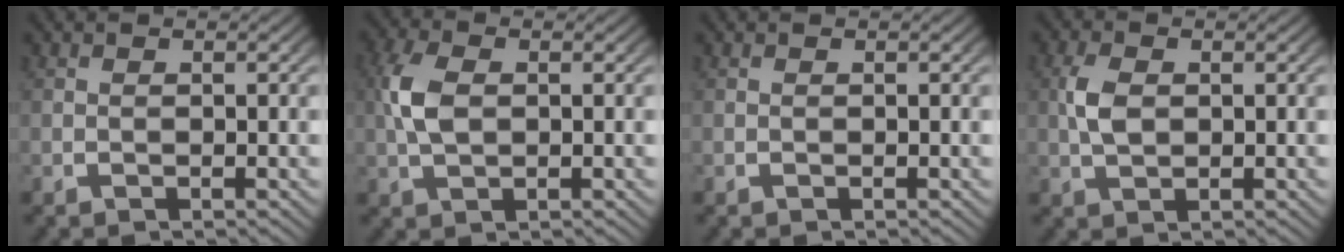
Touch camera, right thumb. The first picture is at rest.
{"total": 3.8, "force": [0.5, 2.4, 2.9], "torque": [-0.078, -0.002, 0.013]}
{"total": 0.0}
{"total": 2.8, "force": [0.4, 1.8, 2.1], "torque": [-0.054, -0.004, 0.011]}